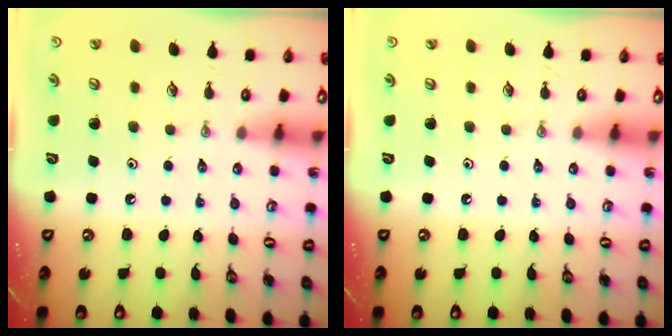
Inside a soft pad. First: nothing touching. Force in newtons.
{"total": 0.0}